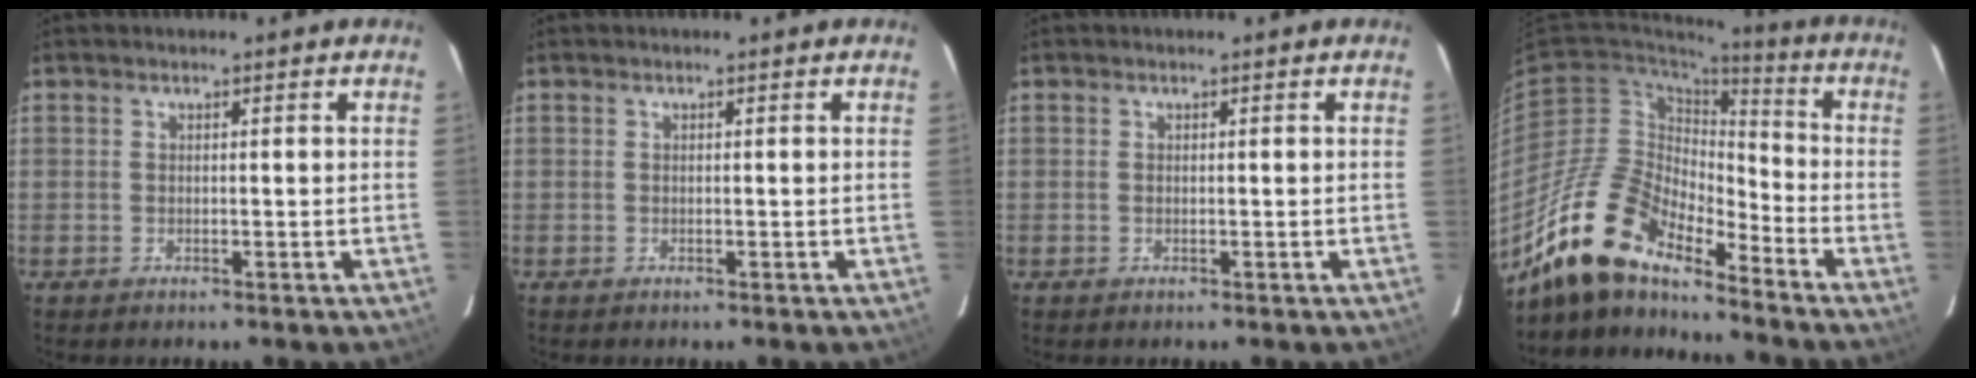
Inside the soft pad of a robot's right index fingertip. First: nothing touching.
{"total": 0.0}
{"total": 0.0}
{"total": 16.3, "force": [-13.6, 4.8, 7.6], "torque": [-0.140, -0.007, -0.267]}